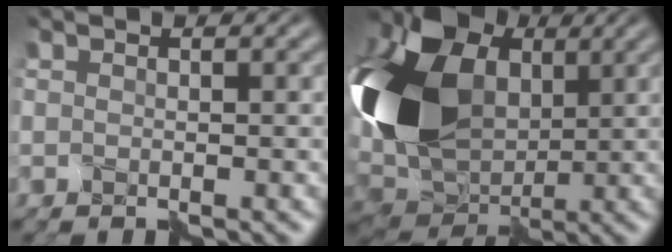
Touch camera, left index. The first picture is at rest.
{"total": 14.6, "force": [2.7, 9.9, 10.4], "torque": [-0.239, 0.026, 0.042]}